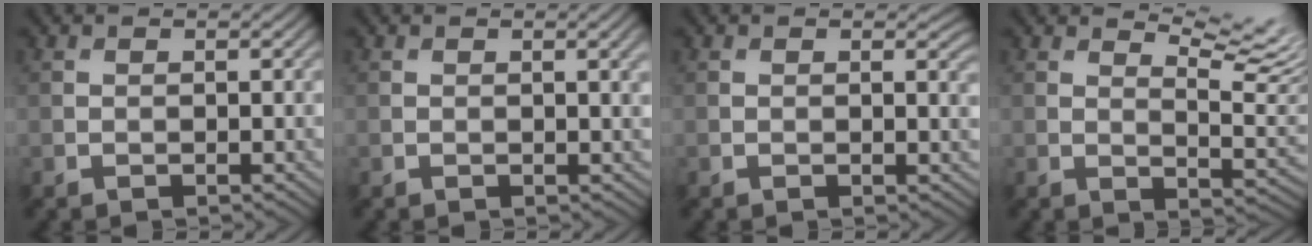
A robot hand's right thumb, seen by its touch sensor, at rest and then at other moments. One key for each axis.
{"total": 1.8, "fx": 0.6, "fy": 0.3, "fz": 1.7, "tx": -0.021, "ty": 0.002, "tz": 0.008}
{"total": 1.2, "fx": 0.5, "fy": 0.3, "fz": 1.1, "tx": -0.012, "ty": -0.005, "tz": 0.006}
{"total": 8.1, "fx": 5.4, "fy": 1.9, "fz": 5.7, "tx": -0.096, "ty": 0.007, "tz": 0.083}